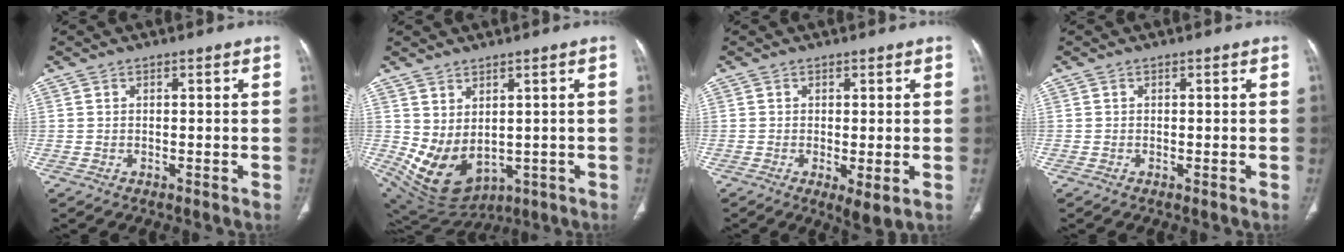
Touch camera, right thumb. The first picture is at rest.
{"total": 10.7, "force": [0.0, 7.0, 8.0], "torque": [-0.132, -0.012, 0.040]}
{"total": 4.1, "force": [-1.0, 1.3, 3.8], "torque": [-0.069, -0.016, -0.014]}
{"total": 0.0}